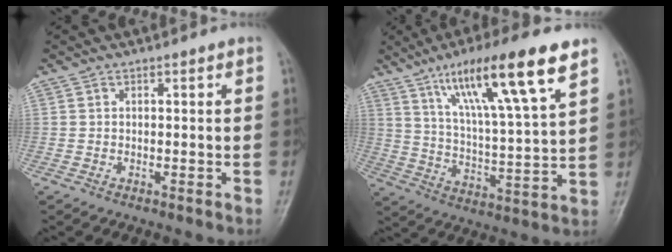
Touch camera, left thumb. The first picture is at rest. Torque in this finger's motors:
{"motor_torque": [1.42, 1.41, 1.71, -1.06, 0.40]}